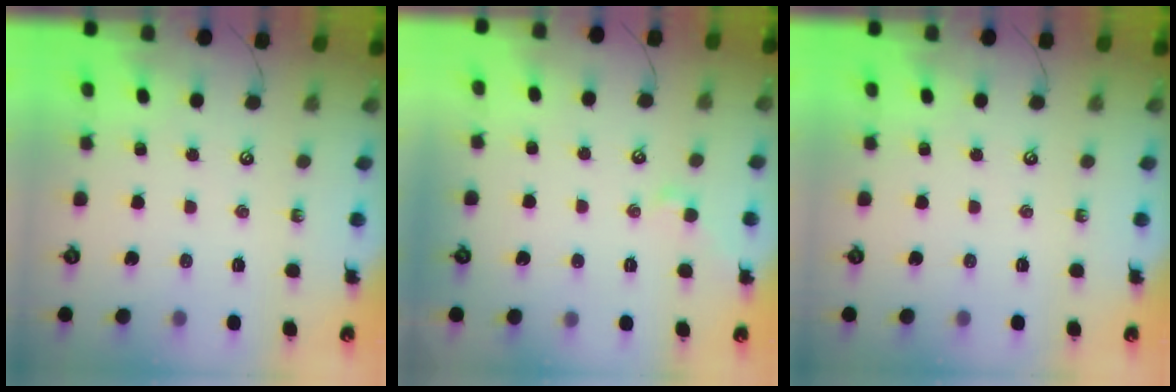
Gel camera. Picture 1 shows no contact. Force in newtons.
{"total": 0.5, "press": 0.2, "slide": 0.5}
{"total": 0.0}